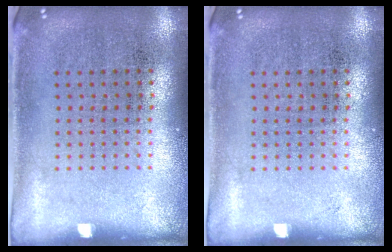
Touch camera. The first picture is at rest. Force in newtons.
{"total": 0.0}